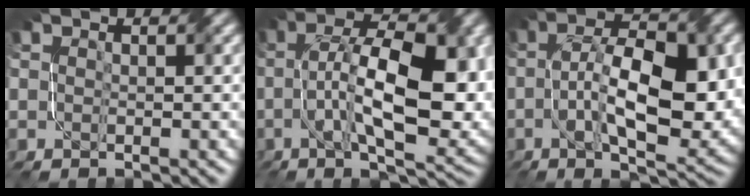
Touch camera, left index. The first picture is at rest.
{"total": 13.5, "force": [0.2, 5.4, 12.4], "torque": [-0.209, 0.004, 0.013]}
{"total": 11.6, "force": [-0.7, 4.7, 10.6], "torque": [-0.178, -0.001, -0.002]}